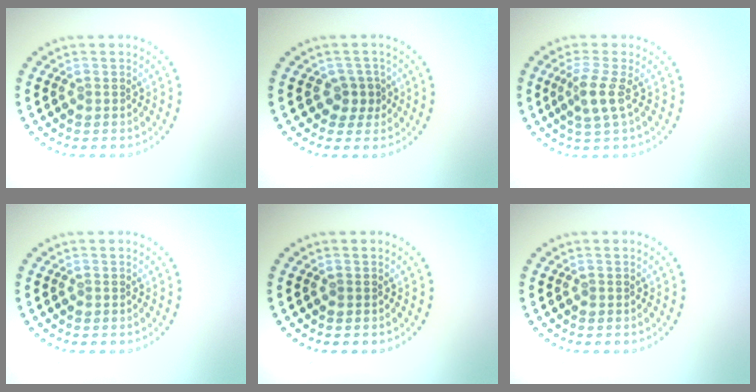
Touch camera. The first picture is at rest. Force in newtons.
{"total": 1.8, "press": 1.5, "slide": 1.0}
{"total": 2.2, "press": 1.5, "slide": 1.6}
{"total": 0.0}
{"total": 0.0}
{"total": 0.0}